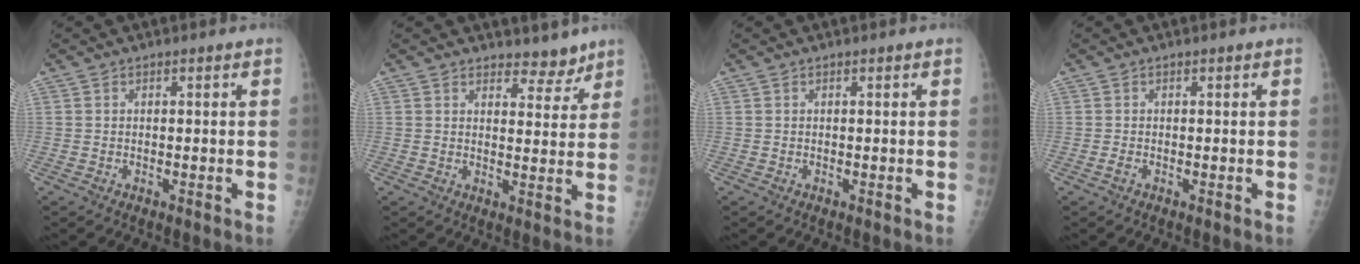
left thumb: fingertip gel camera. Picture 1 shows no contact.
{"total": 4.6, "force": [4.0, 2.1, 0.9], "torque": [0.014, -0.032, 0.053]}
{"total": 0.0}
{"total": 0.6, "force": [-0.2, 0.3, 0.5], "torque": [-0.010, -0.002, -0.005]}